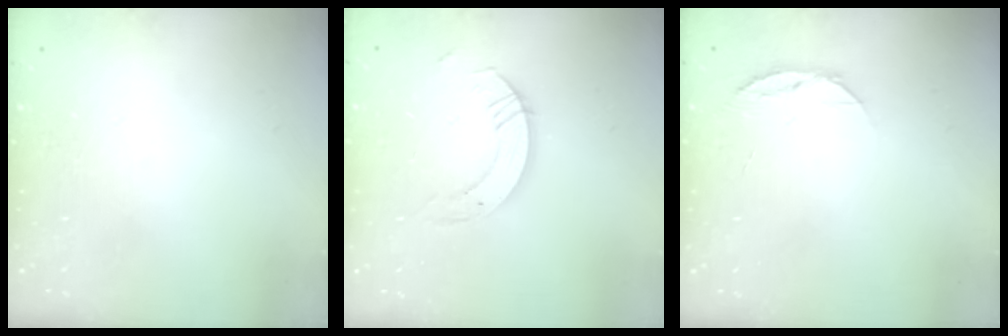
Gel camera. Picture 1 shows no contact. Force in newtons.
{"total": 6.3, "press": 6.3, "slide": 0.5}
{"total": 4.4, "press": 4.3, "slide": 0.5}